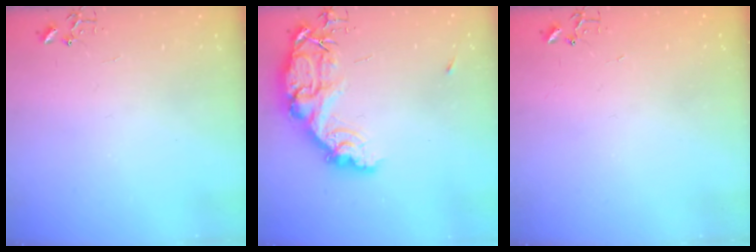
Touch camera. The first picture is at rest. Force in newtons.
{"total": 15.2, "press": 15.1, "slide": 1.5}
{"total": 1.5, "press": 1.5, "slide": 0.3}